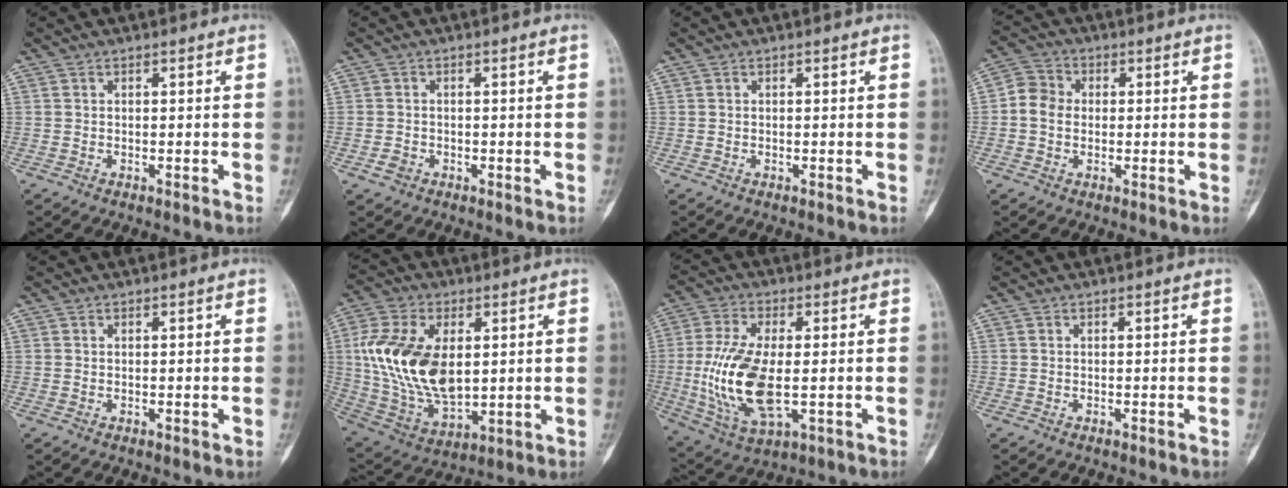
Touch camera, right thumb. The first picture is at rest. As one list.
[{"total": 1.7, "force": [-0.8, 1.4, 0.4], "torque": [-0.004, 0.007, -0.013]}, {"total": 0.0}, {"total": 5.4, "force": [-0.1, 4.8, 2.5], "torque": [-0.036, 0.014, -0.013]}, {"total": 0.0}, {"total": 19.6, "force": [2.8, 11.6, 15.6], "torque": [-0.300, -0.012, 0.062]}, {"total": 15.9, "force": [-1.3, 7.2, 14.1], "torque": [-0.294, -0.011, -0.014]}, {"total": 0.0}]